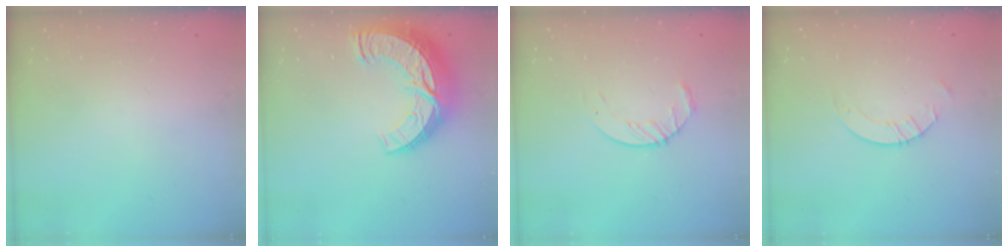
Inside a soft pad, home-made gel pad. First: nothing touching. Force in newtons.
{"total": 17.4, "press": 17.3, "slide": 1.4}
{"total": 4.6, "press": 4.6, "slide": 0.5}
{"total": 2.0, "press": 2.0, "slide": 0.2}